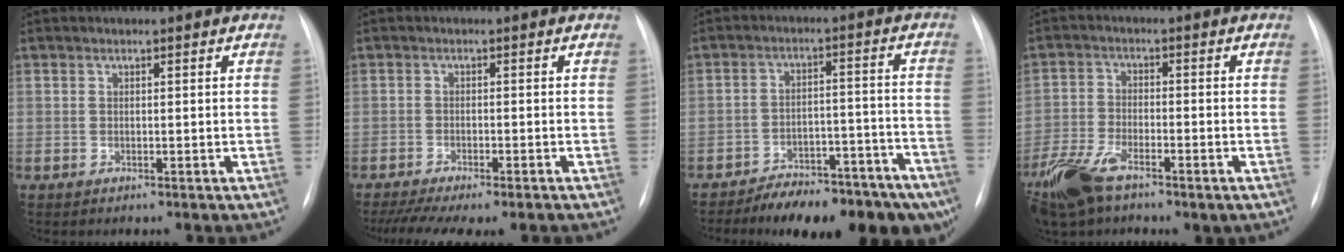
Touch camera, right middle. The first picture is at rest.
{"total": 11.6, "force": [-9.4, 2.4, 6.3], "torque": [-0.101, -0.006, -0.134]}
{"total": 17.0, "force": [-13.7, 5.0, 8.8], "torque": [-0.070, 0.026, -0.190]}
{"total": 10.3, "force": [-6.7, 4.3, 6.6], "torque": [-0.143, -0.011, -0.120]}